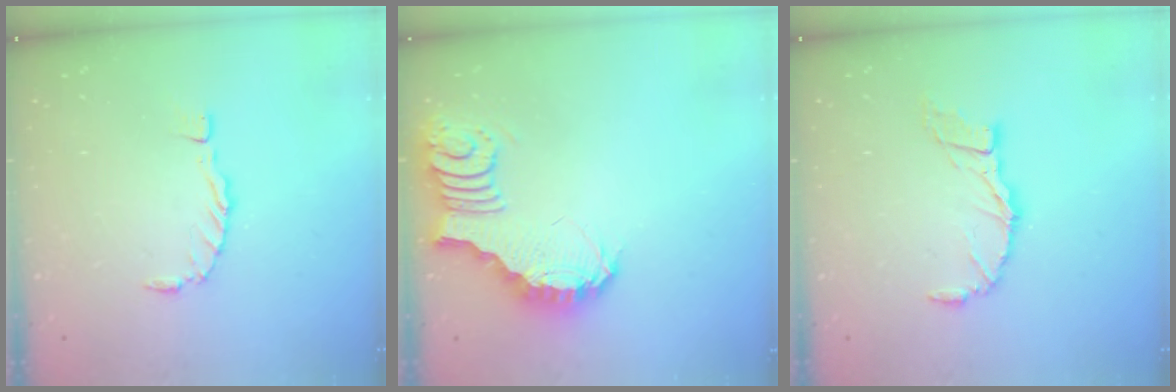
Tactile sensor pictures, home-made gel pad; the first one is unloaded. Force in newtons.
{"total": 3.7, "press": 3.6, "slide": 0.6}
{"total": 9.5, "press": 9.4, "slide": 1.4}